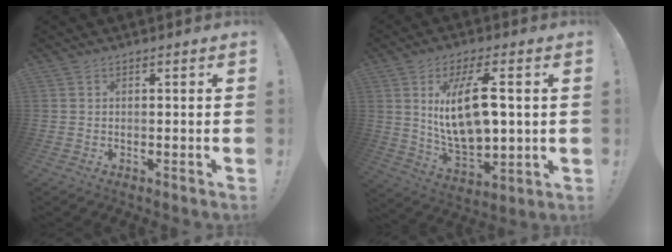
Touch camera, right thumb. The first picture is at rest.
{"total": 16.9, "force": [3.7, 7.3, 14.8], "torque": [-0.265, -0.011, 0.053]}